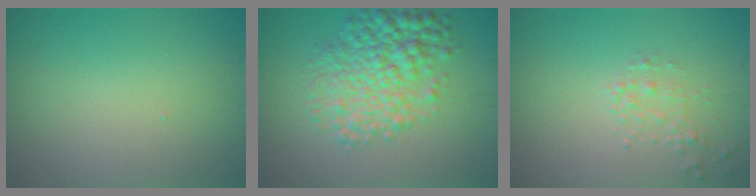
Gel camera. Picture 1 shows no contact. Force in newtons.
{"total": 6.2, "press": 6.2, "slide": 0.1}
{"total": 1.4, "press": 1.4, "slide": 0.1}